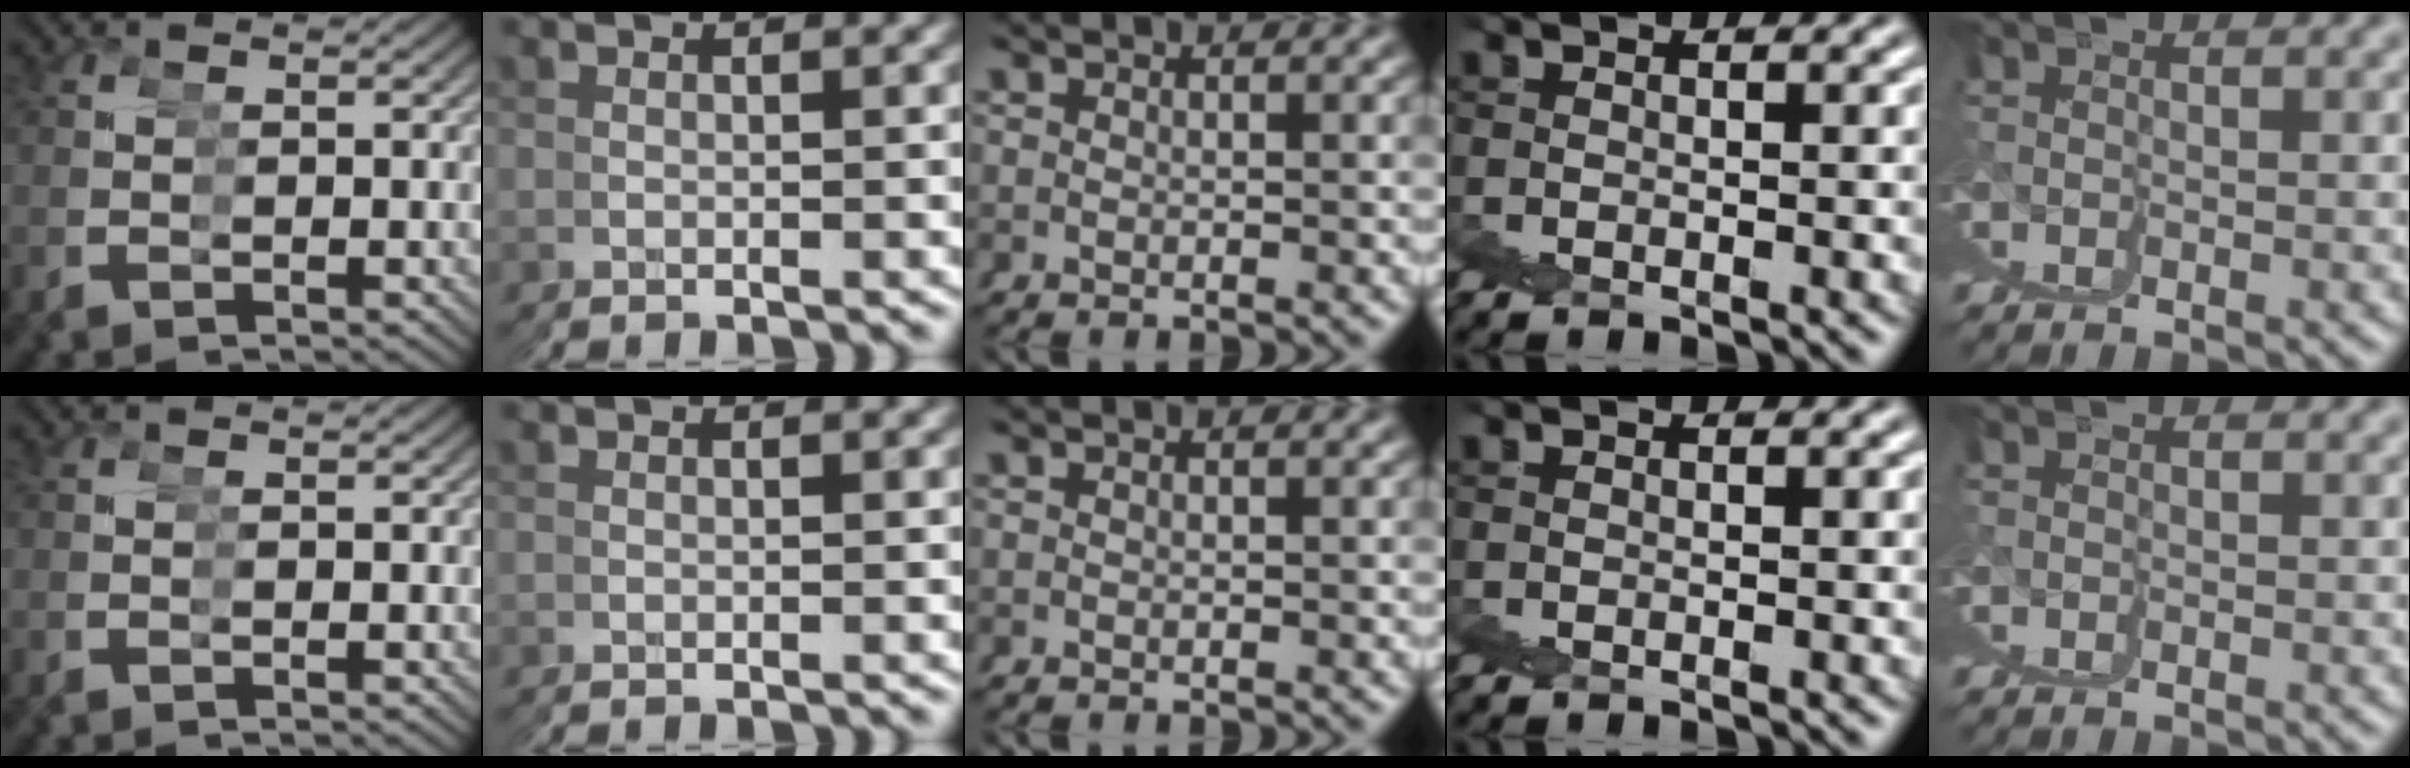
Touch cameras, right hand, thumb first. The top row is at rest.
{"index": {"total": 1.7, "force": [0.0, -1.6, -0.5], "torque": [0.017, -0.005, 0.009]}}